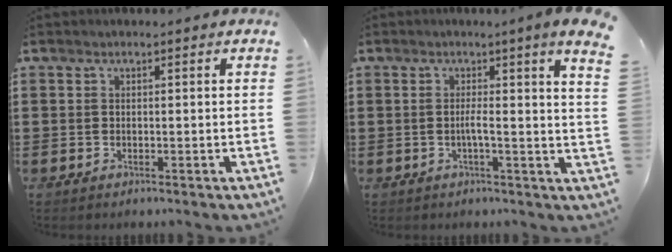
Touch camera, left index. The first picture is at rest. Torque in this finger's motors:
{"motor_torque": [2.14, 0.00, 0.37, 0.10]}